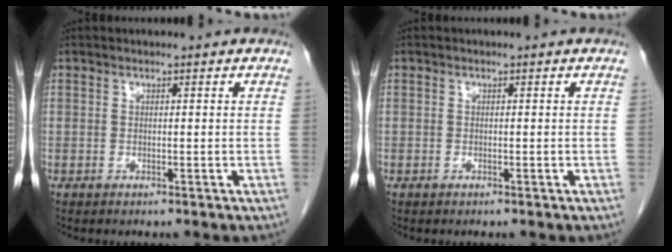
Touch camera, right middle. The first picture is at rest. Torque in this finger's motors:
{"motor_torque": [0.01, 0.00, 0.02, -0.01]}